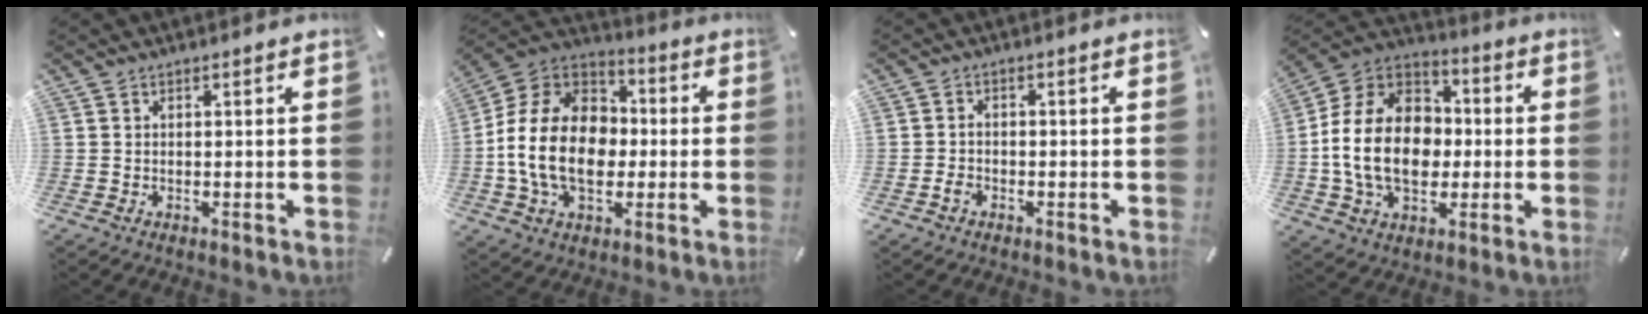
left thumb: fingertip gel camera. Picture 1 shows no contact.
{"total": 18.5, "force": [-3.1, 13.9, 11.8], "torque": [-0.259, 0.030, -0.057]}
{"total": 2.2, "force": [-1.3, 1.6, 0.9], "torque": [-0.017, 0.008, -0.026]}
{"total": 18.8, "force": [-2.7, 14.3, 12.0], "torque": [-0.266, 0.026, -0.049]}